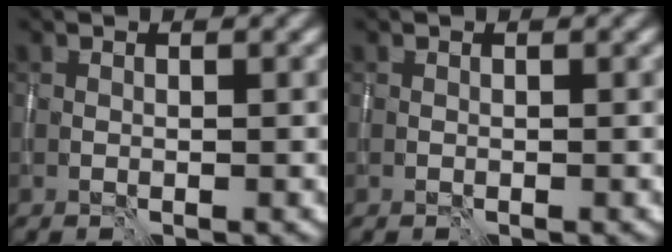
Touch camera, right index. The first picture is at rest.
{"total": 0.0}